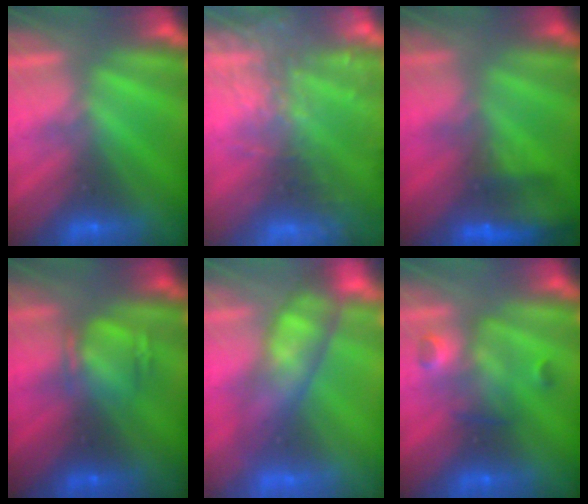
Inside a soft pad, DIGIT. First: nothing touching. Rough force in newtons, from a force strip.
{"total": 7.7}
{"total": 9.6}
{"total": 3.1}
{"total": 4.8}
{"total": 3.0}